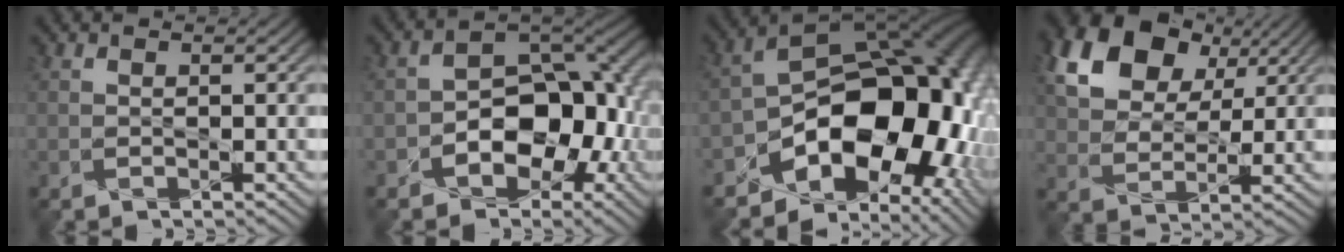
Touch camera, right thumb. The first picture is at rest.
{"total": 10.5, "force": [-3.4, 7.3, 6.8], "torque": [-0.091, -0.014, -0.055]}
{"total": 17.5, "force": [-6.1, 11.8, 11.3], "torque": [-0.134, -0.035, -0.089]}
{"total": 15.1, "force": [8.0, 9.7, 8.4], "torque": [-0.194, 0.028, 0.153]}